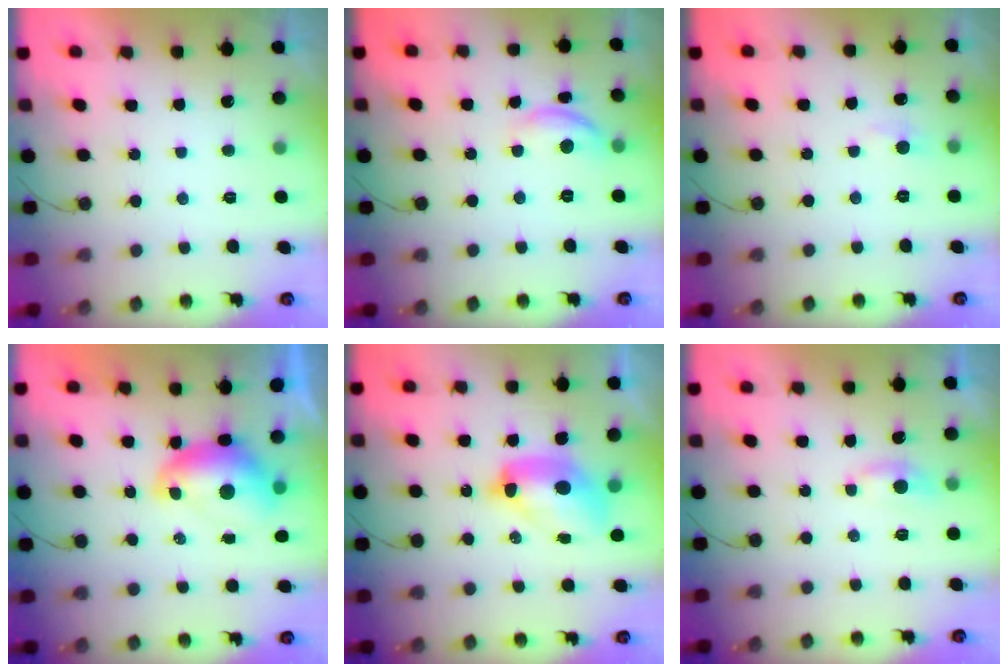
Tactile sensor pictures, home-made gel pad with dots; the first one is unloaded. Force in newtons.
{"total": 8.8, "press": 8.8, "slide": 0.5}
{"total": 4.6, "press": 4.6, "slide": 0.7}
{"total": 9.2, "press": 9.1, "slide": 0.9}
{"total": 10.7, "press": 10.6, "slide": 1.1}
{"total": 3.4, "press": 3.4, "slide": 0.4}